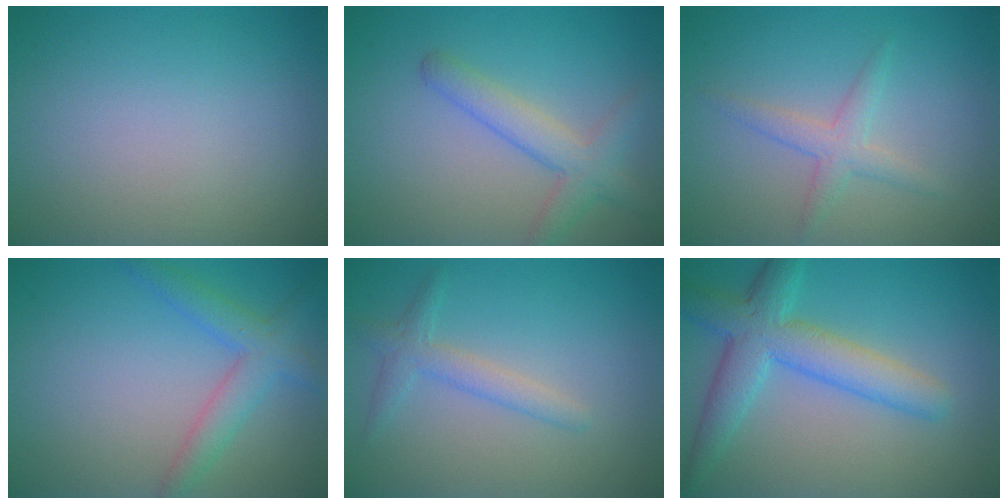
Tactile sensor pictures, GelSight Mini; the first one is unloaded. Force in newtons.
{"total": 3.5, "press": 3.5, "slide": 0.2}
{"total": 2.2, "press": 2.2, "slide": 0.0}
{"total": 3.5, "press": 3.5, "slide": 0.1}
{"total": 2.2, "press": 2.2, "slide": 0.1}
{"total": 5.7, "press": 5.7, "slide": 0.2}